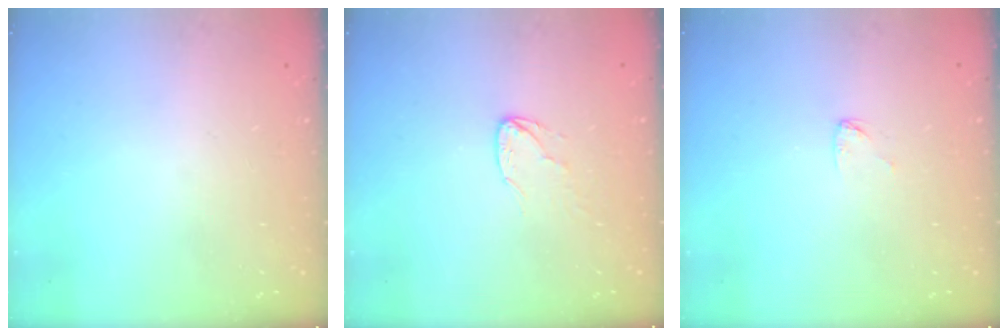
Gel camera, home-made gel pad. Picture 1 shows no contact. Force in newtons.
{"total": 4.0, "press": 4.0, "slide": 0.3}
{"total": 3.4, "press": 3.4, "slide": 0.2}